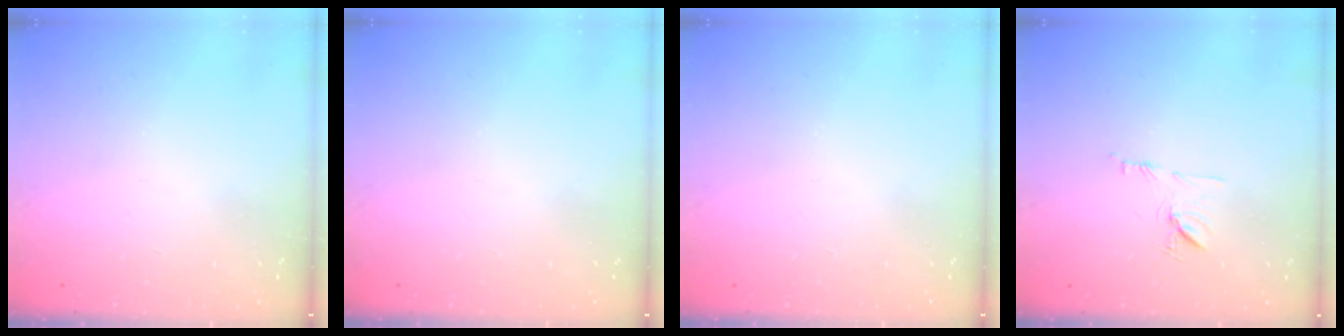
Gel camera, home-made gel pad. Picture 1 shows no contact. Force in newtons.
{"total": 0.0}
{"total": 0.0}
{"total": 7.5, "press": 7.5, "slide": 0.8}